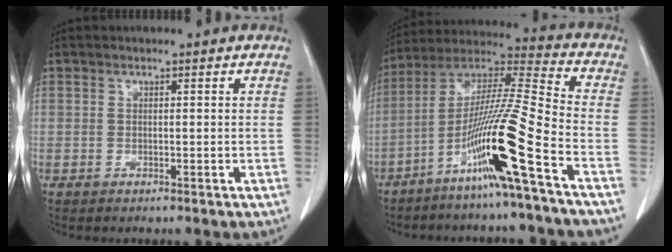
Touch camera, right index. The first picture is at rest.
{"total": 16.0, "force": [-7.6, -1.9, 13.9], "torque": [-0.273, -0.016, -0.147]}